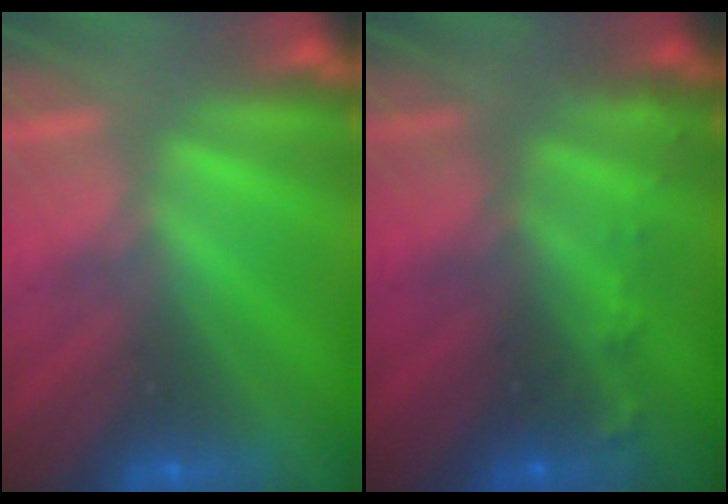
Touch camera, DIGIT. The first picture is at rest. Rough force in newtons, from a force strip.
{"total": 7.8}